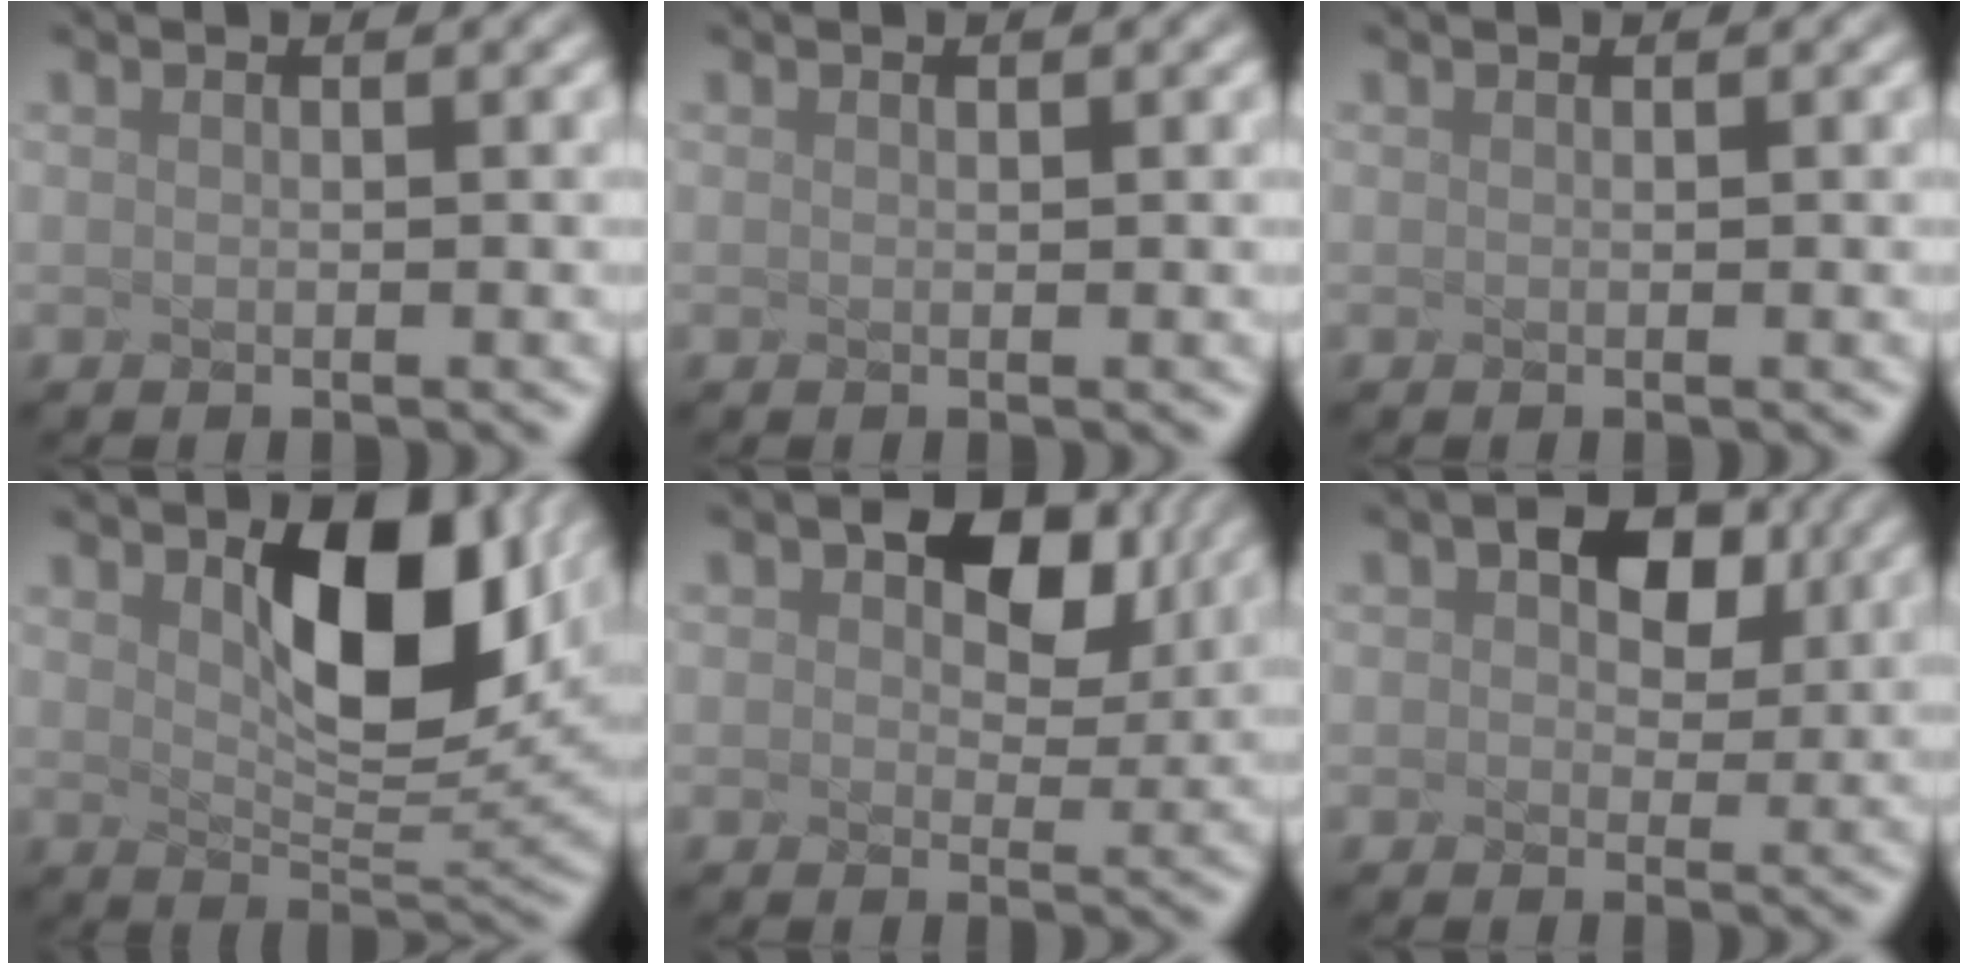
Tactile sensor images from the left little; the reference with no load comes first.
{"total": 0.5, "force": [-0.3, -0.4, -0.3], "torque": [-0.001, -0.010, 0.007]}
{"total": 0.0}
{"total": 6.3, "force": [1.3, 2.5, 5.7], "torque": [-0.118, -0.016, 0.063]}
{"total": 3.7, "force": [1.5, 2.2, 2.7], "torque": [-0.070, -0.011, 0.054]}
{"total": 2.1, "force": [0.5, 1.4, 1.4], "torque": [-0.053, -0.007, 0.042]}